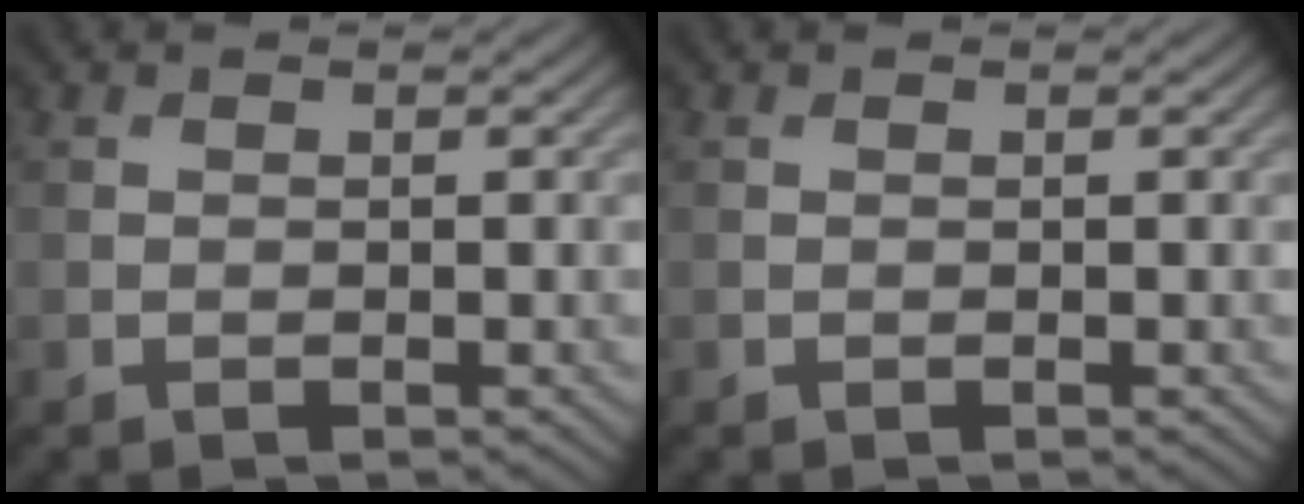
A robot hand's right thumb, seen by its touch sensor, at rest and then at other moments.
{"total": 0.0}